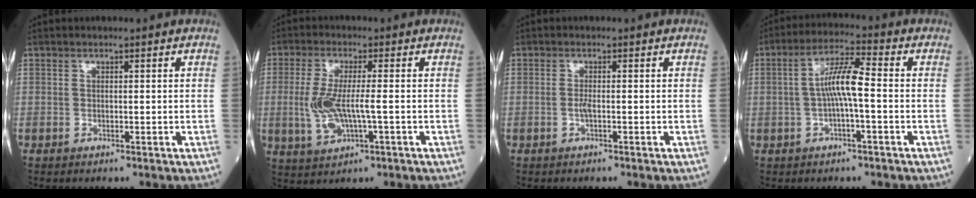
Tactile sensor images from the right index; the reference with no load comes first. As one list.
[{"total": 6.9, "force": [-0.8, 1.7, 6.6], "torque": [-0.148, -0.007, -0.015]}, {"total": 0.8, "force": [-0.3, 0.1, 0.7], "torque": [-0.019, 0.001, -0.007]}, {"total": 6.7, "force": [-0.4, 0.7, 6.6], "torque": [-0.127, 0.016, -0.011]}]